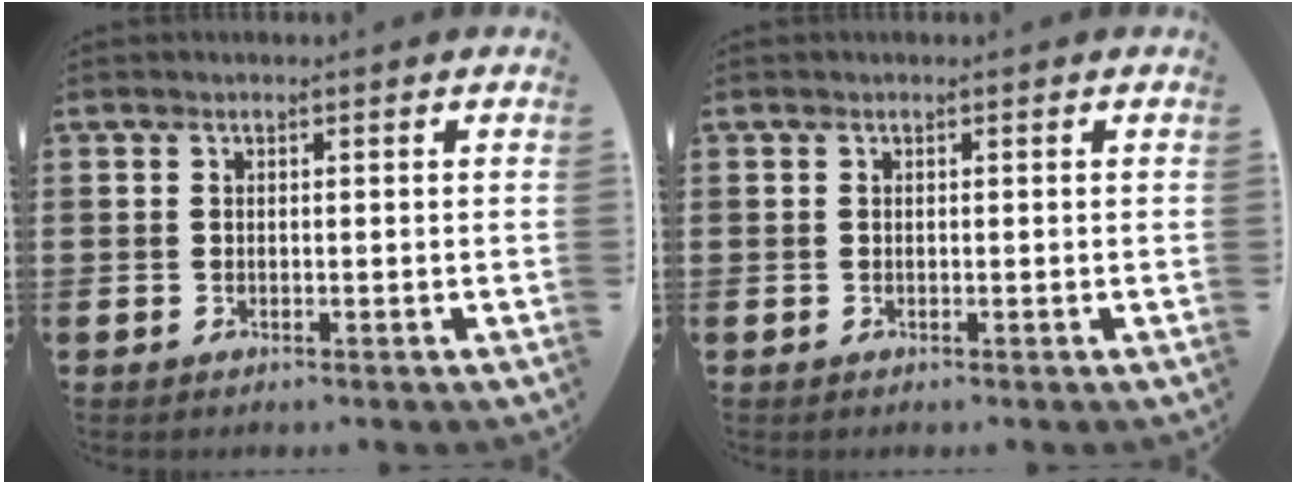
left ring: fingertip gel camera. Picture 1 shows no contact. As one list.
[{"total": 0.0}]